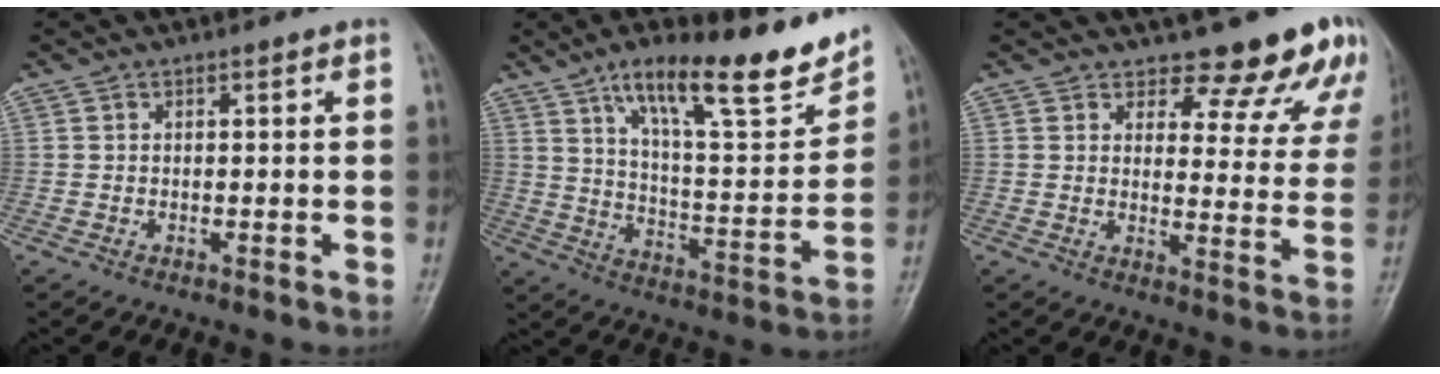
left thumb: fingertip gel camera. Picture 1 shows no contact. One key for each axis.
{"total": 21.4, "fx": 14.1, "fy": 5.7, "fz": 15.0, "tx": -0.192, "ty": -0.061, "tz": 0.228}
{"total": 14.5, "fx": 13.0, "fy": 5.1, "fz": 4.0, "tx": 0.012, "ty": -0.101, "tz": 0.134}